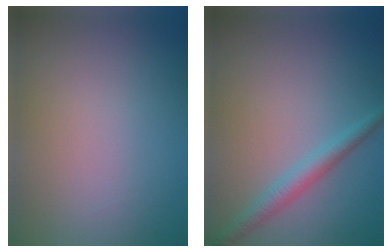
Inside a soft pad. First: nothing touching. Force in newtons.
{"total": 2.3, "press": 2.3, "slide": 0.2}